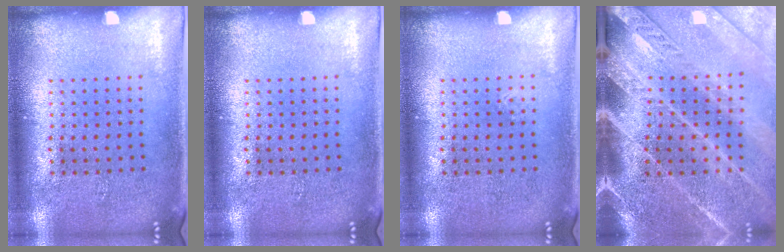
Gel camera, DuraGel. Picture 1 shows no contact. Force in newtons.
{"total": 0.0}
{"total": 0.0}
{"total": 3.8, "press": 3.2, "slide": 2.1}